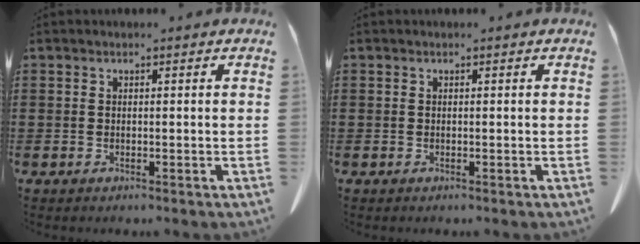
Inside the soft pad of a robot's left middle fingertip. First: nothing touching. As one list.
[{"total": 0.0}]